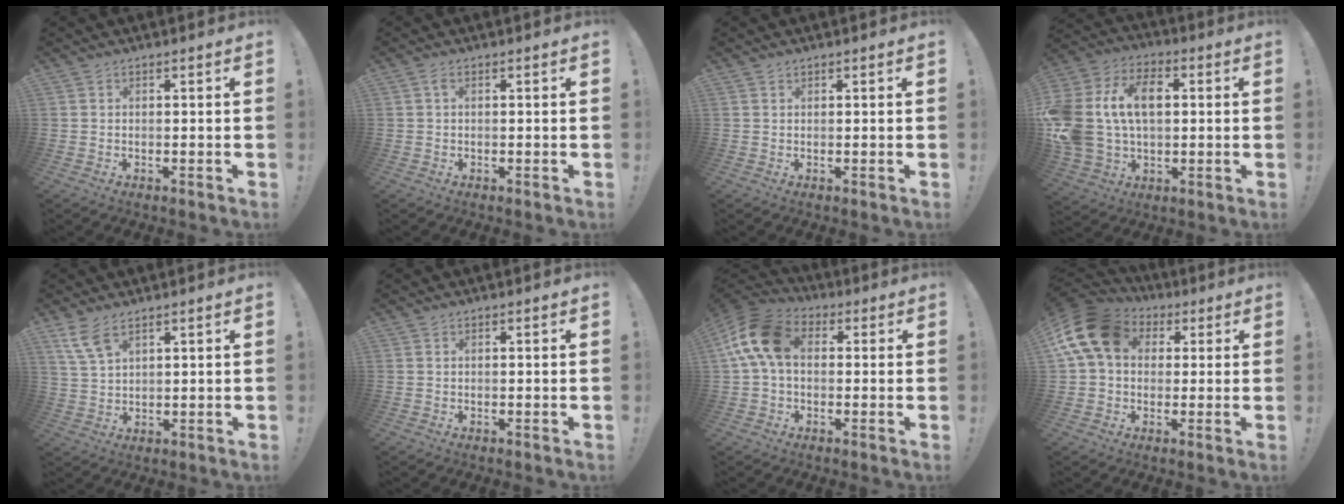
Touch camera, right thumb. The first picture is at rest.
{"total": 1.0, "force": [0.2, 0.4, 0.9], "torque": [-0.020, 0.003, 0.003]}
{"total": 0.7, "force": [0.6, 0.3, 0.0], "torque": [0.001, -0.001, 0.012]}
{"total": 20.2, "force": [3.7, 14.1, 13.9], "torque": [-0.258, -0.001, 0.069]}
{"total": 6.8, "force": [4.7, 2.9, 4.0], "torque": [-0.078, -0.020, 0.090]}
{"total": 0.0}
{"total": 14.8, "force": [2.2, 9.7, 10.9], "torque": [-0.220, 0.018, 0.045]}
{"total": 15.7, "force": [4.3, 11.5, 9.9], "torque": [-0.185, -0.001, 0.083]}